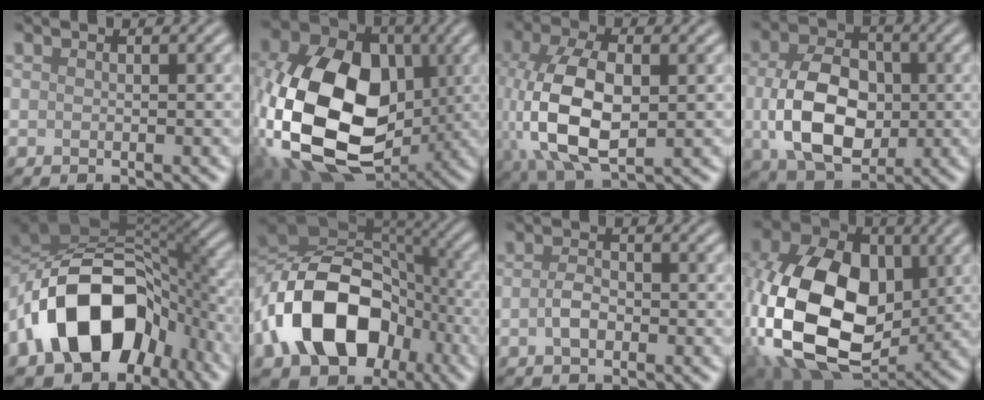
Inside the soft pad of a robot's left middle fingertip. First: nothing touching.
{"total": 18.1, "force": [-2.0, 12.6, 12.9], "torque": [-0.279, -0.024, -0.037]}
{"total": 10.7, "force": [0.1, 6.2, 8.8], "torque": [-0.204, -0.002, 0.011]}
{"total": 9.0, "force": [-0.7, 6.1, 6.5], "torque": [-0.138, -0.001, -0.010]}
{"total": 15.3, "force": [-4.4, 10.3, 10.5], "torque": [-0.173, 0.007, -0.082]}
{"total": 15.1, "force": [-4.6, 10.8, 9.4], "torque": [-0.180, -0.008, -0.083]}
{"total": 1.7, "force": [-0.5, 1.0, 1.3], "torque": [-0.031, 0.003, -0.013]}
{"total": 16.9, "force": [-1.2, 11.6, 12.3], "torque": [-0.276, -0.005, -0.029]}